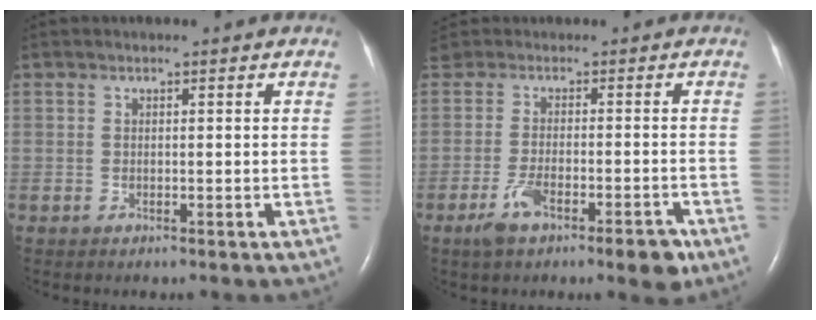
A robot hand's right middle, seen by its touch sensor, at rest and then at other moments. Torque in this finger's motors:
{"motor_torque": [0.52, -0.16, -0.01, 0.00]}